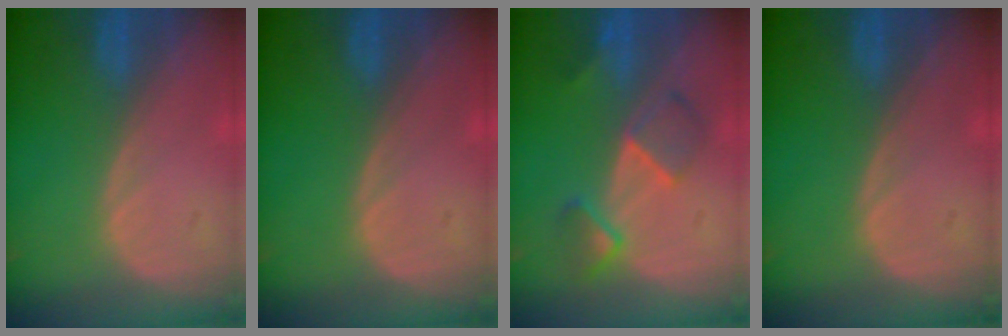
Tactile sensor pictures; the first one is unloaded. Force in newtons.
{"total": 0.0}
{"total": 5.6, "press": 5.6, "slide": 0.6}
{"total": 0.0}